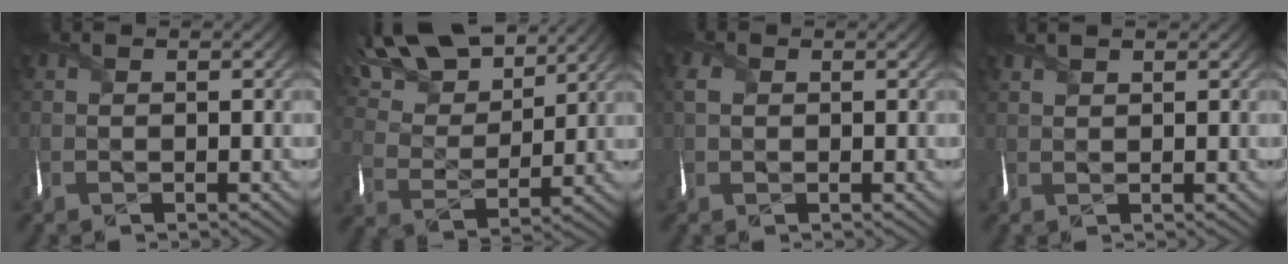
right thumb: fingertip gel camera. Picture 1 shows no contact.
{"total": 14.6, "force": [10.6, 6.0, 8.0], "torque": [-0.194, 0.028, 0.159]}
{"total": 1.6, "force": [0.5, 1.2, 0.9], "torque": [-0.026, 0.006, 0.008]}
{"total": 1.6, "force": [1.4, 0.4, 0.6], "torque": [-0.019, 0.009, 0.030]}